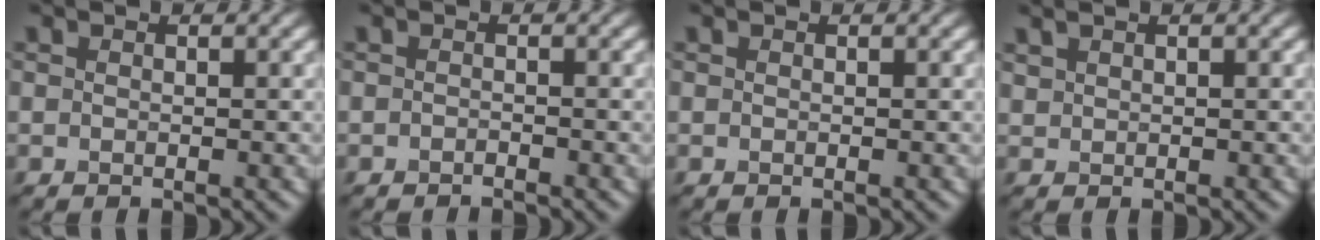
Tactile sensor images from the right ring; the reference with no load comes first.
{"total": 0.7, "force": [-0.6, 0.1, 0.1], "torque": [-0.002, 0.001, -0.012]}
{"total": 0.0}
{"total": 1.0, "force": [0.9, 0.3, 0.3], "torque": [-0.012, 0.003, 0.024]}